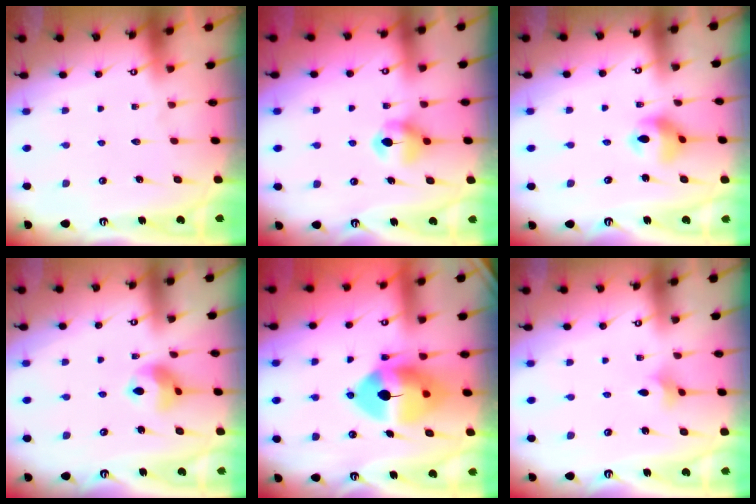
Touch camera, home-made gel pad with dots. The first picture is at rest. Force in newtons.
{"total": 6.5, "press": 6.5, "slide": 0.7}
{"total": 8.7, "press": 8.6, "slide": 1.1}
{"total": 9.1, "press": 9.0, "slide": 1.1}
{"total": 14.5, "press": 14.2, "slide": 2.6}
{"total": 2.0, "press": 1.9, "slide": 0.6}